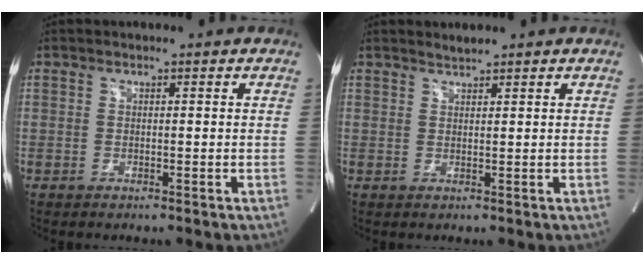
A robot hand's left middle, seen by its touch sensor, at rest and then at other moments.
{"total": 1.2, "force": [1.2, -0.1, 0.1], "torque": [-0.007, 0.003, 0.025]}